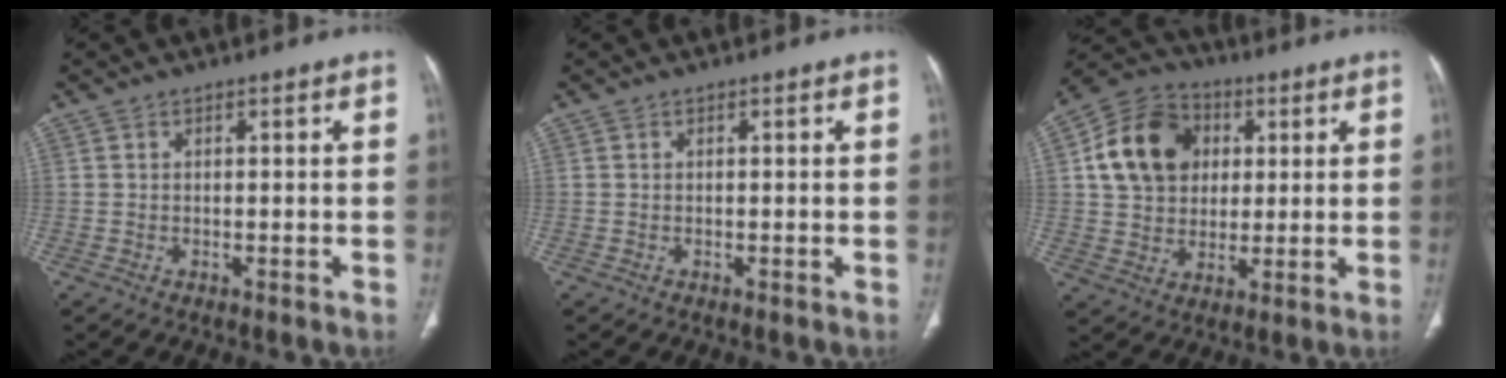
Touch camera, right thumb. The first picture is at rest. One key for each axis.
{"total": 0.0}
{"total": 14.8, "fx": 3.4, "fy": 11.9, "fz": 8.1, "tx": -0.126, "ty": 0.009, "tz": 0.054}